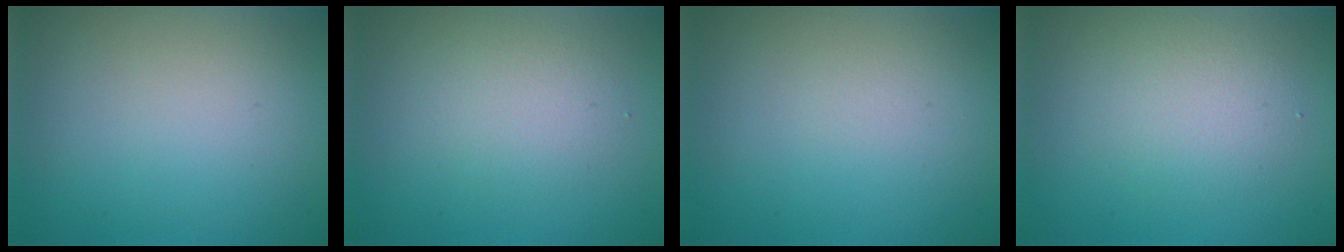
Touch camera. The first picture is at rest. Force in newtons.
{"total": 2.3, "press": 2.3, "slide": 0.2}
{"total": 0.0}
{"total": 2.9, "press": 2.9, "slide": 0.3}